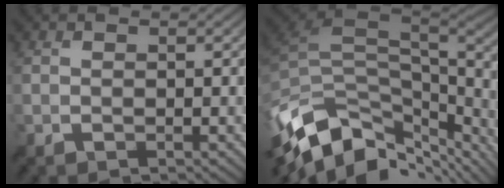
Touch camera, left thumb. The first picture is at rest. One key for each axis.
{"total": 13.8, "fx": -6.0, "fy": 7.8, "fz": 9.7, "tx": -0.234, "ty": -0.026, "tz": -0.094}